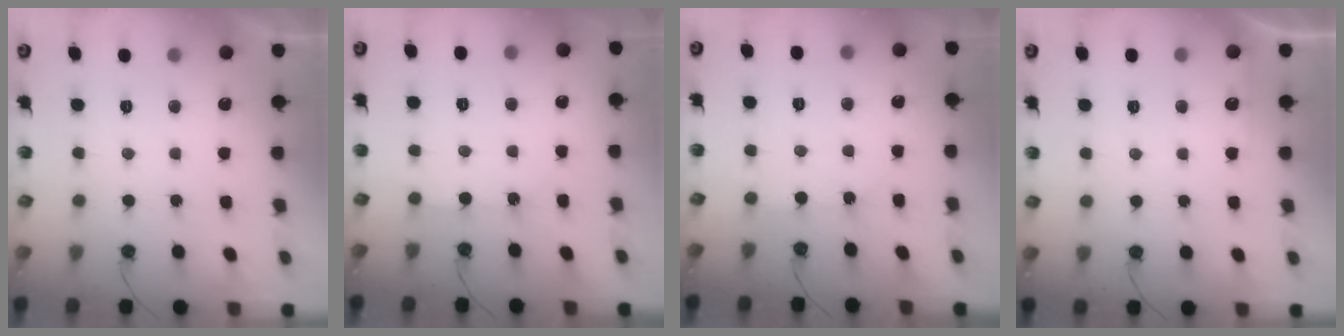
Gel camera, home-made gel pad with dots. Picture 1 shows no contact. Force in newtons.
{"total": 5.5, "press": 5.4, "slide": 0.8}
{"total": 2.3, "press": 2.3, "slide": 0.3}
{"total": 2.7, "press": 2.7, "slide": 0.4}